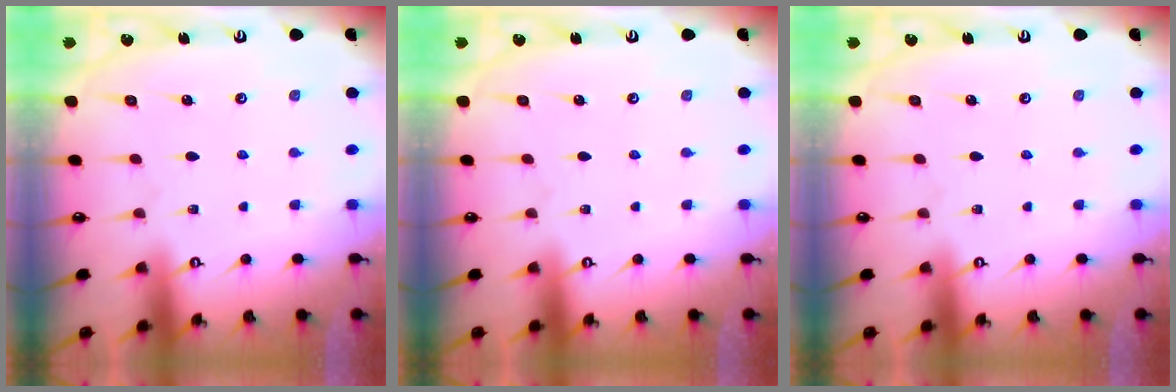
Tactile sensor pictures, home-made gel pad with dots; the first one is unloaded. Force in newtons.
{"total": 0.0}
{"total": 0.0}